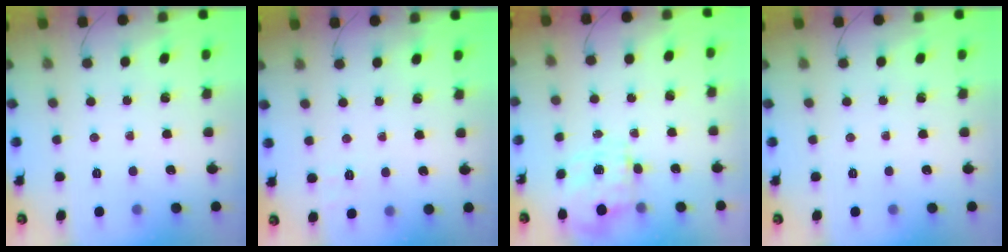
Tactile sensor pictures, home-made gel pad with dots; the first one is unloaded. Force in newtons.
{"total": 1.8, "press": 0.9, "slide": 1.6}
{"total": 3.6, "press": 3.5, "slide": 1.0}
{"total": 0.0}